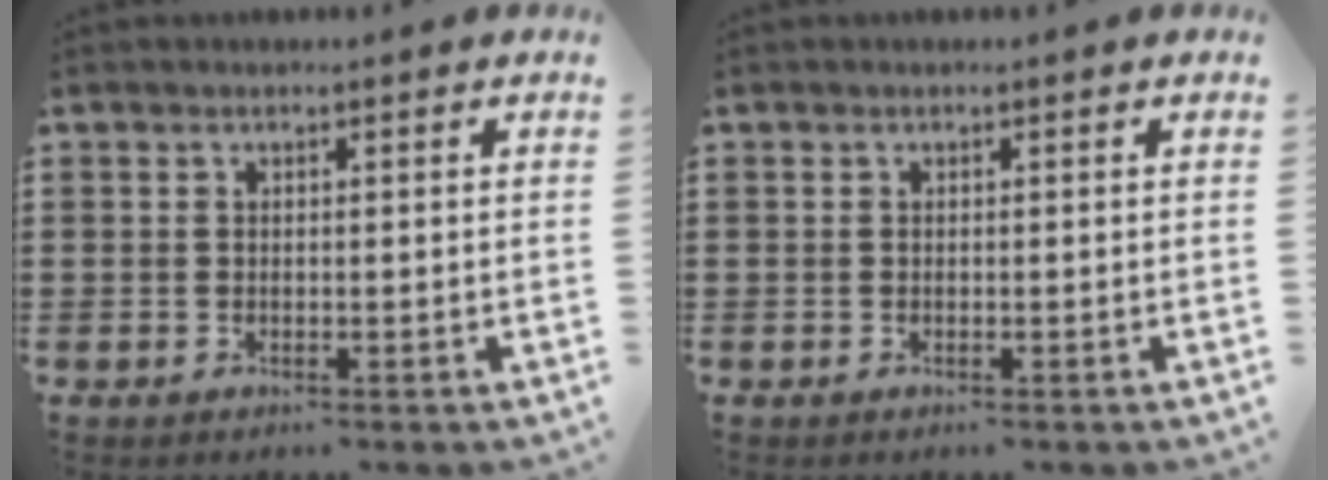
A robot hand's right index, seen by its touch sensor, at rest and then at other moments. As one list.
[{"total": 0.0}]